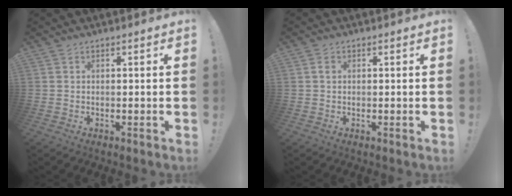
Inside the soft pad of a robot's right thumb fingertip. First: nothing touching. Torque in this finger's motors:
{"motor_torque": [0.57, -0.72, 0.13, -0.25, 0.00]}